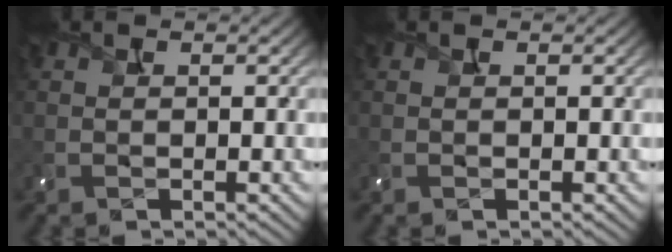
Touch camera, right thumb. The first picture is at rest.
{"total": 0.0}